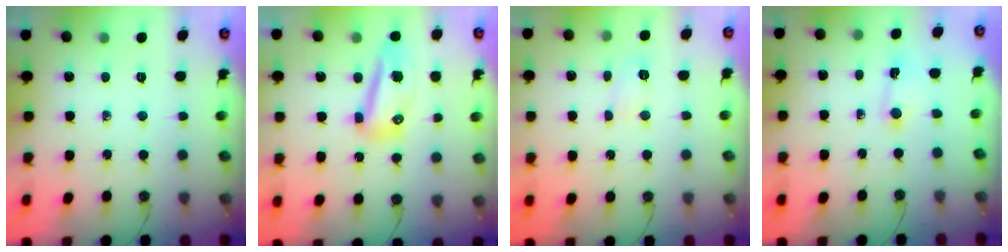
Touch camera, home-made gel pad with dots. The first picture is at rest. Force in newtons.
{"total": 9.1, "press": 9.0, "slide": 1.1}
{"total": 5.6, "press": 5.6, "slide": 0.6}
{"total": 2.7, "press": 2.7, "slide": 0.3}